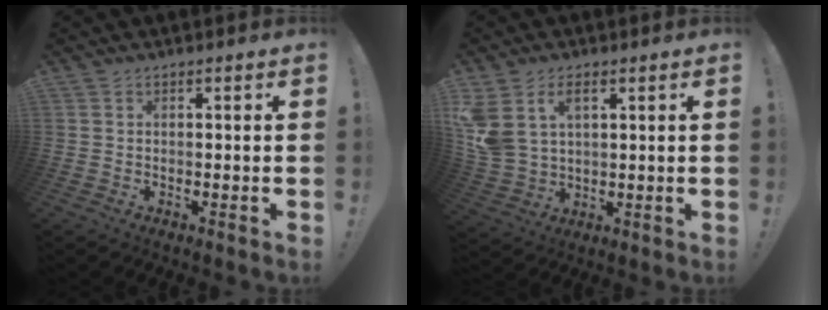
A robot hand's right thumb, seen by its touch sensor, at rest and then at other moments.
{"total": 8.9, "force": [4.3, 5.6, 5.4], "torque": [-0.118, -0.018, 0.082]}